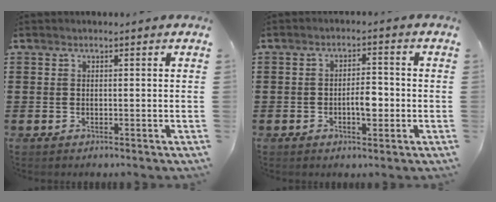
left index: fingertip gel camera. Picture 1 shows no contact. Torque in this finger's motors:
{"motor_torque": [0.28, 0.08, 0.24, 0.06]}